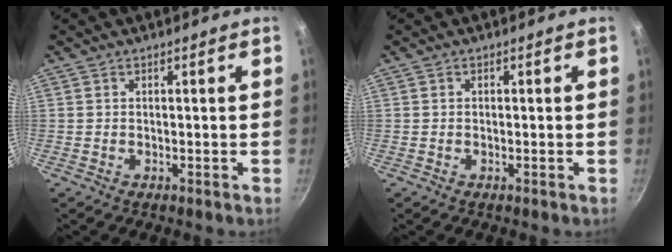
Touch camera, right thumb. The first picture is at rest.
{"total": 0.0}